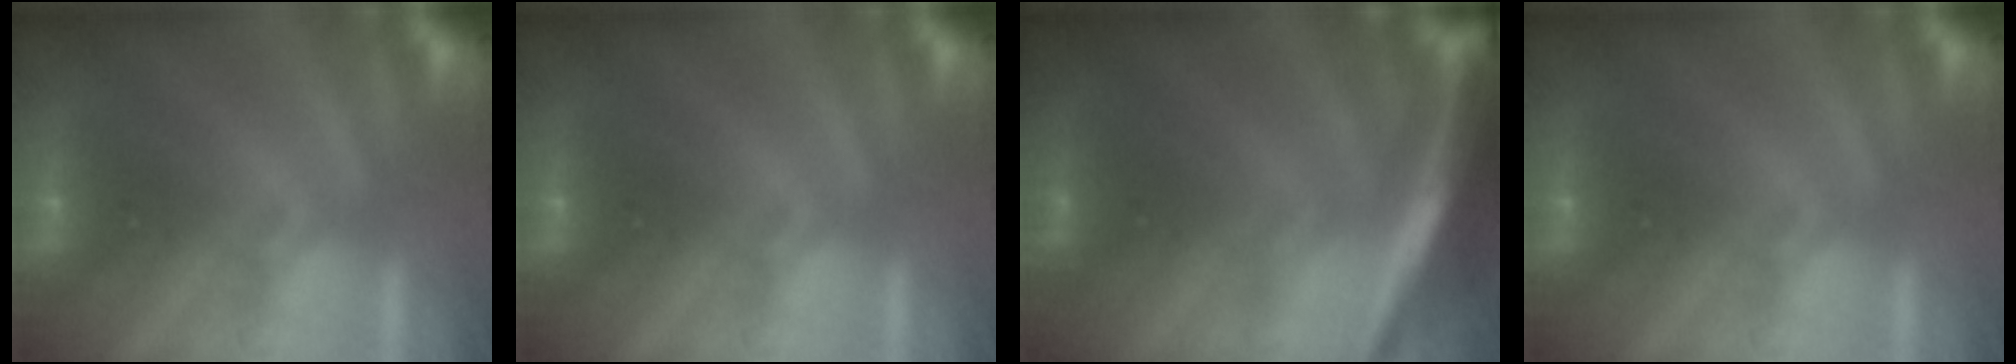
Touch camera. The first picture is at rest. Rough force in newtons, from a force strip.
{"total": 0.0}
{"total": 7.0}
{"total": 0.0}